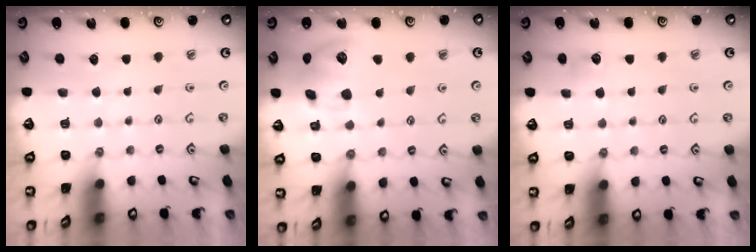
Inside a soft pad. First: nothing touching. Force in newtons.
{"total": 12.5, "press": 12.4, "slide": 1.9}
{"total": 3.6, "press": 3.6, "slide": 0.5}